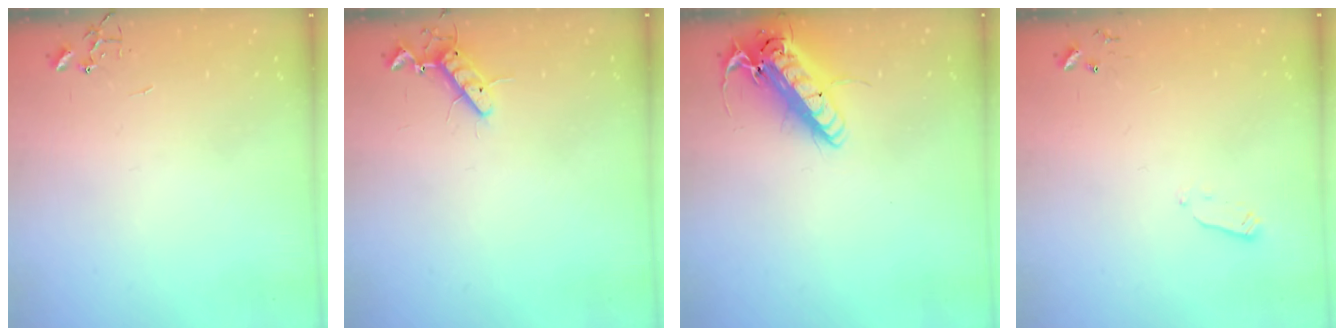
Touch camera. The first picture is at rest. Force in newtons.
{"total": 8.5, "press": 8.4, "slide": 1.5}
{"total": 18.3, "press": 18.0, "slide": 3.3}
{"total": 2.4, "press": 2.3, "slide": 0.4}